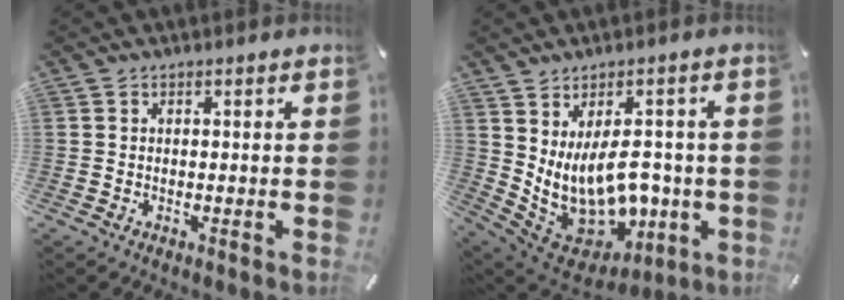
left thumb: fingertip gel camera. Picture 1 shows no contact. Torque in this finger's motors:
{"motor_torque": [2.53, 2.48, 1.33, 0.14, 0.34]}